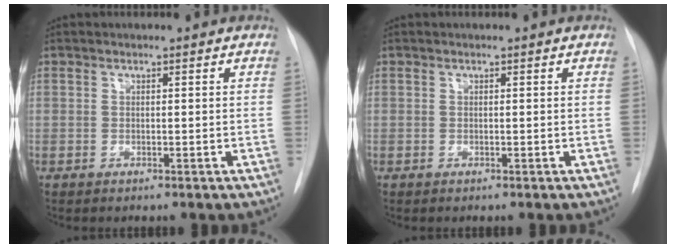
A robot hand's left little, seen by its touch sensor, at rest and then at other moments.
{"total": 0.0}